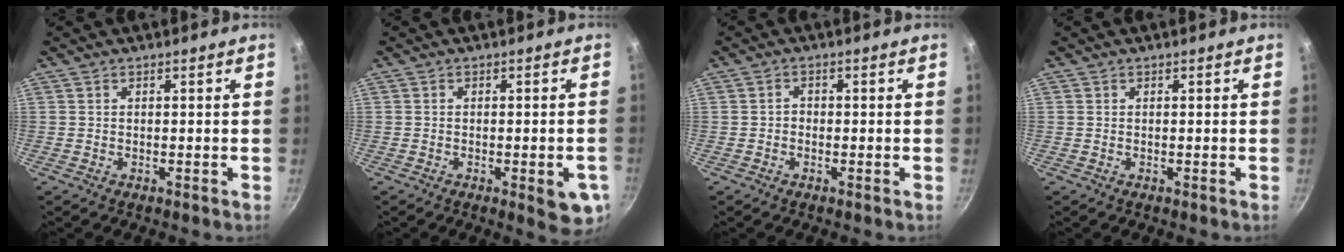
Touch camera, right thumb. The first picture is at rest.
{"total": 6.7, "force": [-2.3, 2.0, 6.0], "torque": [-0.054, 0.003, -0.025]}
{"total": 1.3, "force": [-0.3, 1.1, 0.6], "torque": [-0.008, 0.006, -0.007]}
{"total": 0.0}